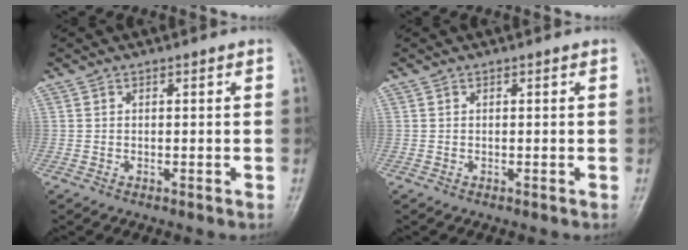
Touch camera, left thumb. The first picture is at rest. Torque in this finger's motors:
{"motor_torque": [0.00, 0.00, -0.02, 0.01, 0.00]}